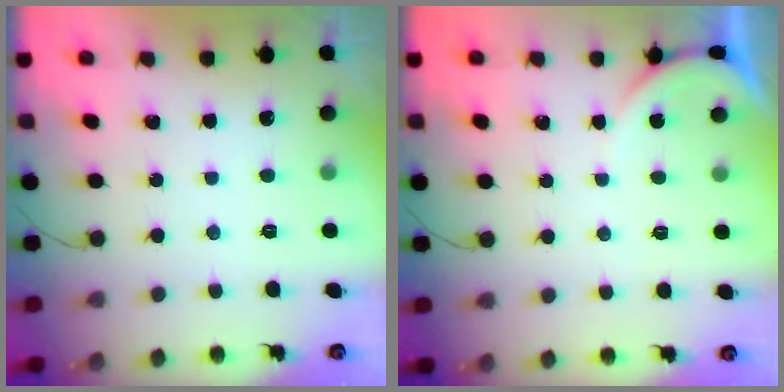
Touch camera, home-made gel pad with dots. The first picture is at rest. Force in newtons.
{"total": 1.6, "press": 1.6, "slide": 0.4}